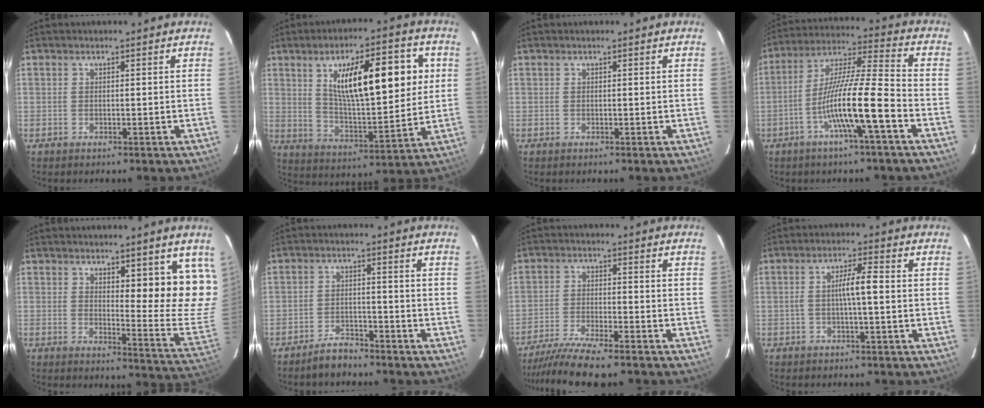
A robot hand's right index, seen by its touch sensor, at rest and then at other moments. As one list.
[{"total": 17.6, "force": [5.1, 4.9, 16.2], "torque": [-0.256, 0.016, 0.088]}, {"total": 0.0}, {"total": 12.9, "force": [-4.9, -0.2, 11.9], "torque": [-0.224, 0.010, -0.090]}, {"total": 11.8, "force": [6.2, 1.9, 9.8], "torque": [-0.106, -0.029, 0.075]}, {"total": 3.6, "force": [-3.3, 1.2, 0.8], "torque": [-0.015, 0.000, -0.059]}, {"total": 9.4, "force": [-8.2, -0.3, 4.6], "torque": [-0.075, -0.024, -0.137]}, {"total": 4.2, "force": [-0.1, 0.3, 4.2], "torque": [-0.077, 0.012, 0.000]}]